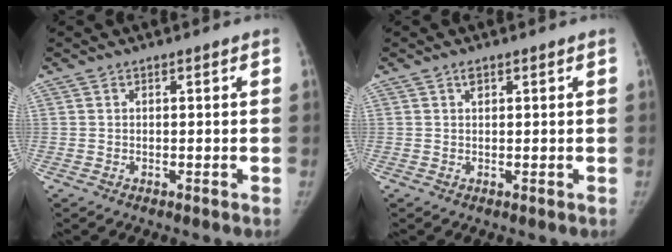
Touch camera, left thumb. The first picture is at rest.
{"total": 0.8, "force": [0.5, 0.4, 0.4], "torque": [0.000, -0.006, 0.007]}